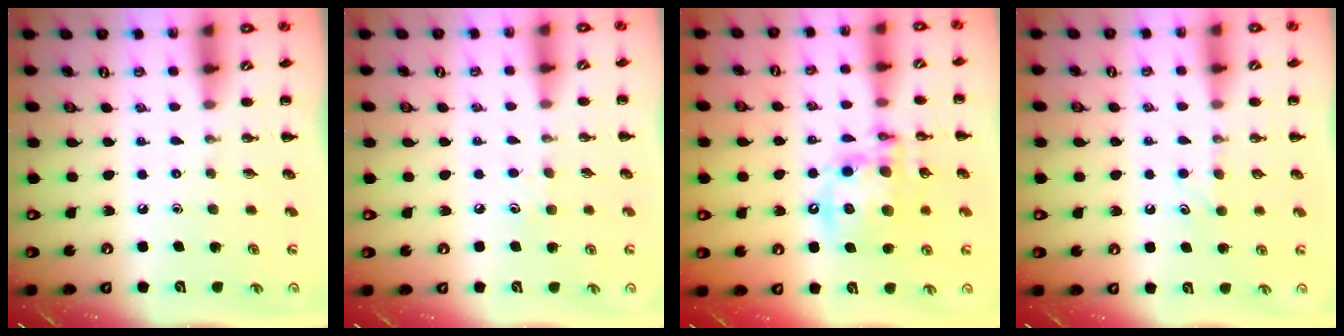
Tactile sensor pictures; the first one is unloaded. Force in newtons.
{"total": 4.5, "press": 4.2, "slide": 1.4}
{"total": 15.1, "press": 14.8, "slide": 3.2}
{"total": 3.9, "press": 3.6, "slide": 1.3}